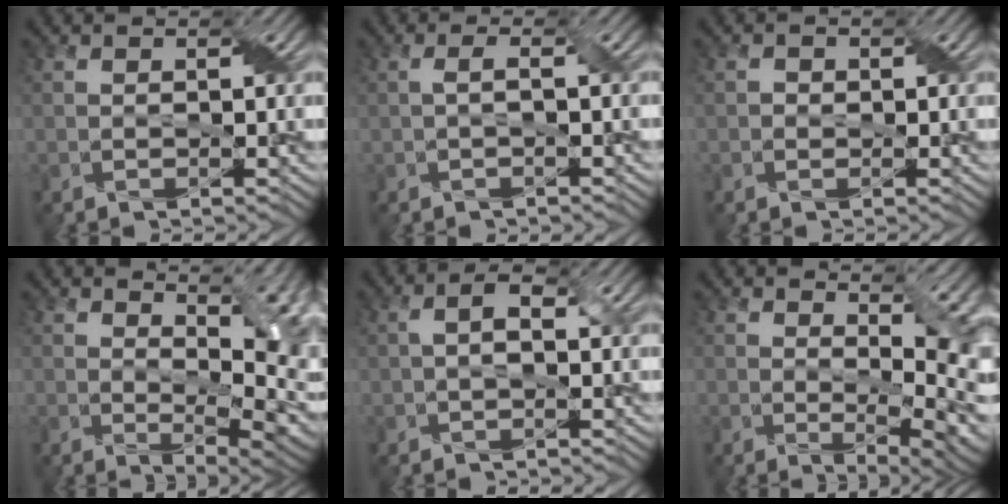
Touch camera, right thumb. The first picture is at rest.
{"total": 1.0, "force": [-0.1, 0.1, 1.0], "torque": [-0.025, 0.006, -0.001]}
{"total": 0.7, "force": [-0.2, 0.7, 0.1], "torque": [-0.003, -0.002, -0.005]}
{"total": 8.7, "force": [2.4, 4.0, 7.4], "torque": [-0.099, -0.013, 0.050]}
{"total": 2.6, "force": [0.0, 1.3, 2.3], "torque": [-0.047, 0.005, -0.003]}
{"total": 8.2, "force": [1.6, 3.2, 7.4], "torque": [-0.109, -0.015, 0.035]}